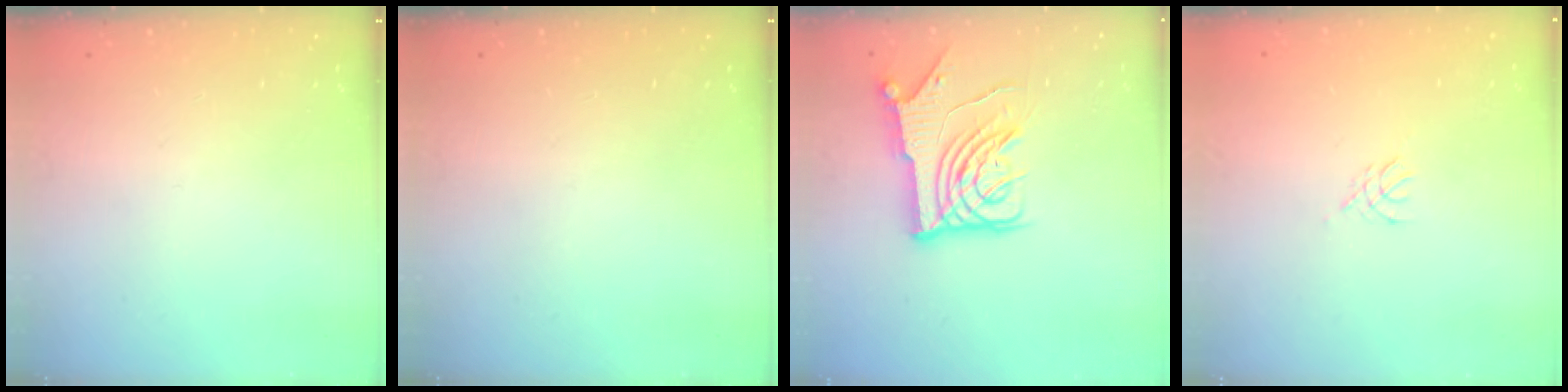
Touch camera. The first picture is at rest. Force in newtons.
{"total": 0.0}
{"total": 12.6, "press": 12.6, "slide": 1.4}
{"total": 2.8, "press": 2.7, "slide": 0.6}